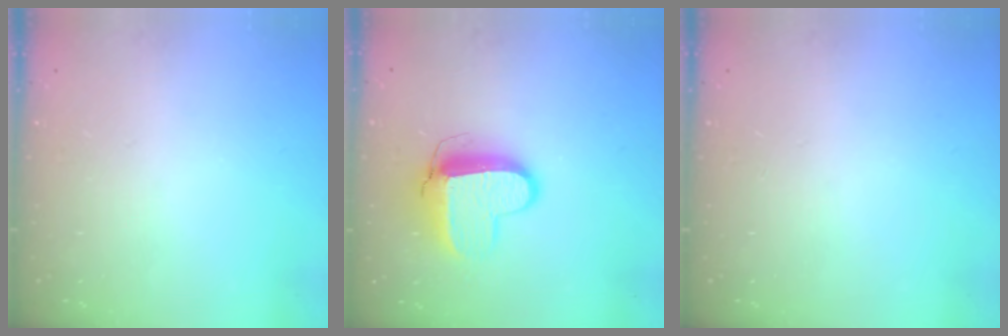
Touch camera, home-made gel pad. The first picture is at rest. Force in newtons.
{"total": 11.1, "press": 11.0, "slide": 1.0}
{"total": 0.0}